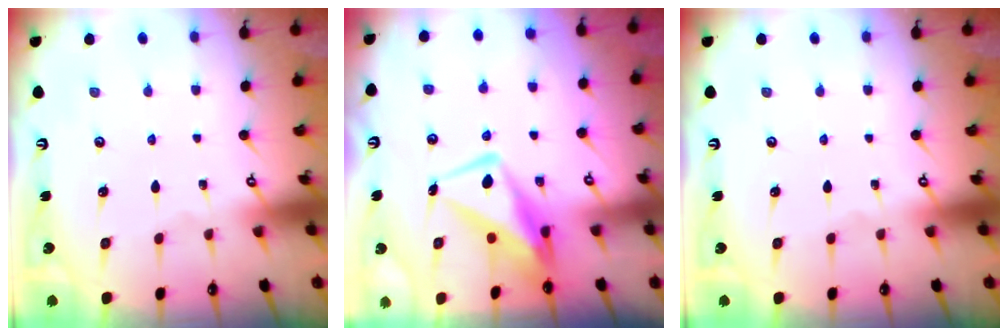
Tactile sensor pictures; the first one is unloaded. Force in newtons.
{"total": 11.1, "press": 11.0, "slide": 1.2}
{"total": 0.0}